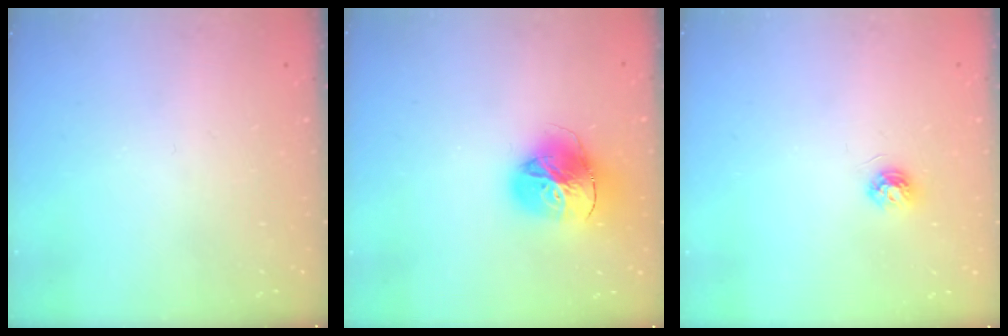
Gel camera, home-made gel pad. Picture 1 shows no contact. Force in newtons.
{"total": 17.1, "press": 17.0, "slide": 1.9}
{"total": 4.5, "press": 4.5, "slide": 0.7}